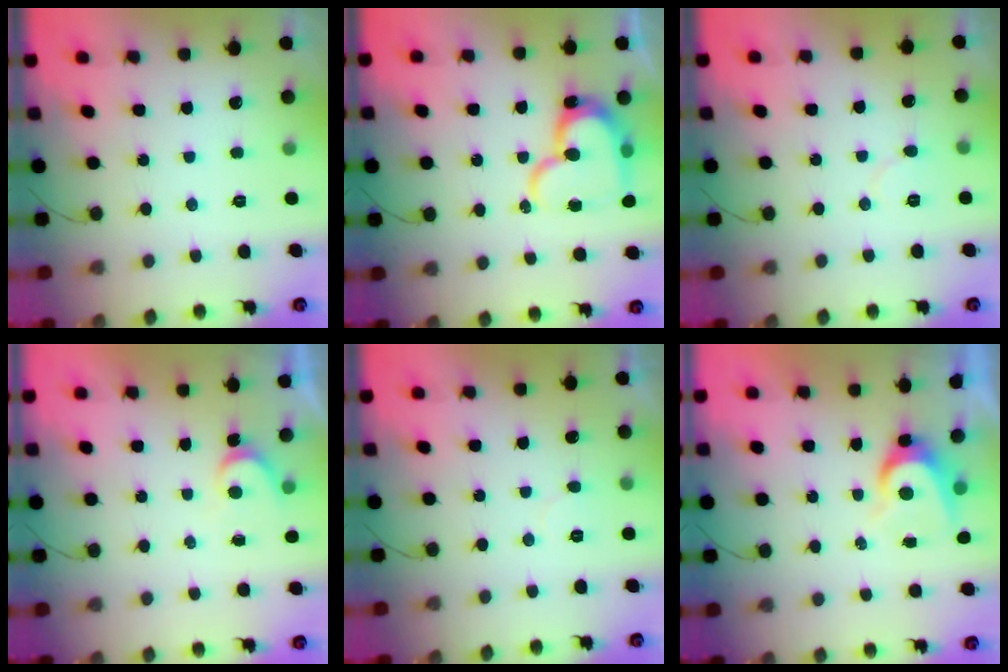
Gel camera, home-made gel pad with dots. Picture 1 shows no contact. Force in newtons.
{"total": 17.5, "press": 17.5, "slide": 1.2}
{"total": 3.8, "press": 3.7, "slide": 0.4}
{"total": 3.6, "press": 3.6, "slide": 0.4}
{"total": 3.0, "press": 3.0, "slide": 0.2}
{"total": 6.7, "press": 6.7, "slide": 0.7}